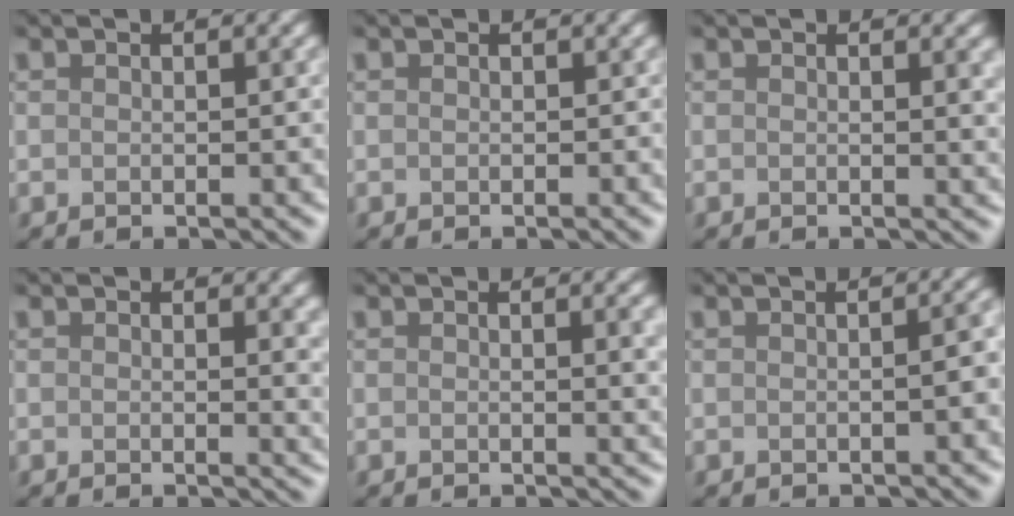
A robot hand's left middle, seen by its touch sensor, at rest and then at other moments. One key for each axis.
{"total": 0.0}
{"total": 1.2, "fx": 0.5, "fy": 0.5, "fz": 1.0, "tx": -0.010, "ty": -0.005, "tz": 0.003}
{"total": 1.7, "fx": 0.5, "fy": 0.7, "fz": 1.5, "tx": -0.017, "ty": -0.003, "tz": 0.004}
{"total": 2.0, "fx": 0.6, "fy": 0.9, "fz": 1.8, "tx": -0.012, "ty": -0.001, "tz": 0.001}
{"total": 2.0, "fx": -0.2, "fy": 0.8, "fz": 1.8, "tx": 0.001, "ty": 0.009, "tz": -0.011}